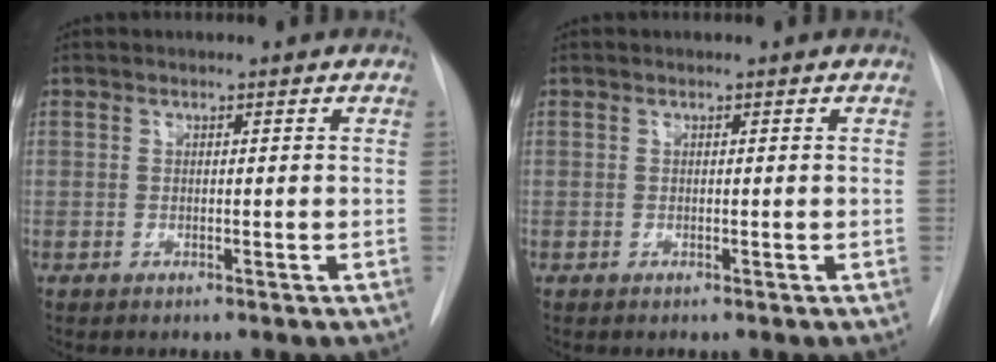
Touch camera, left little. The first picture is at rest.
{"total": 0.0}